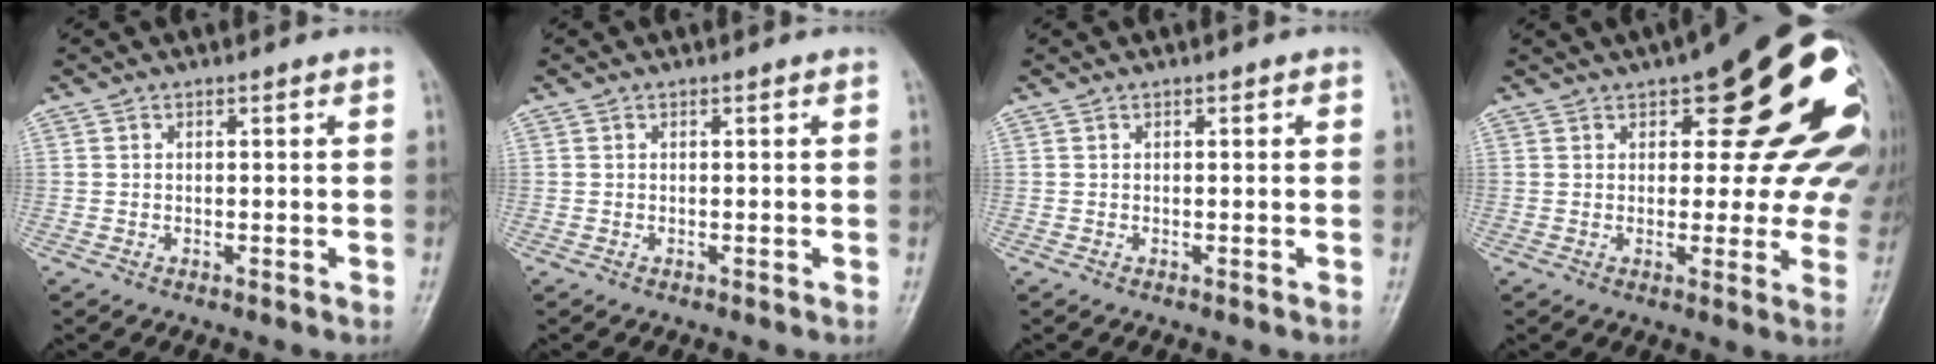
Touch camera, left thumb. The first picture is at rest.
{"total": 0.0}
{"total": 0.0}
{"total": 24.5, "force": [9.5, 9.7, 20.4], "torque": [-0.206, 0.008, 0.121]}